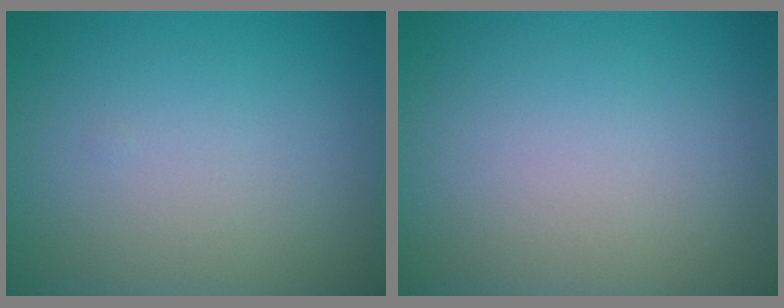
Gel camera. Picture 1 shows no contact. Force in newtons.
{"total": 0.0}